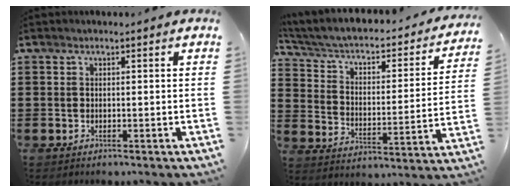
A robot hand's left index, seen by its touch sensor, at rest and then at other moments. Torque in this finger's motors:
{"motor_torque": [2.14, 0.00, 0.31, 0.21]}